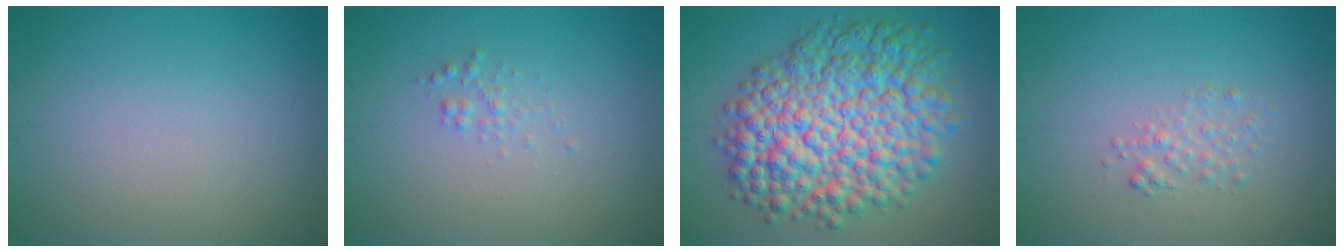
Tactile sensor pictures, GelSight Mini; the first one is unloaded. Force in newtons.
{"total": 1.0, "press": 1.0, "slide": 0.0}
{"total": 12.5, "press": 12.5, "slide": 0.3}
{"total": 1.4, "press": 1.4, "slide": 0.1}